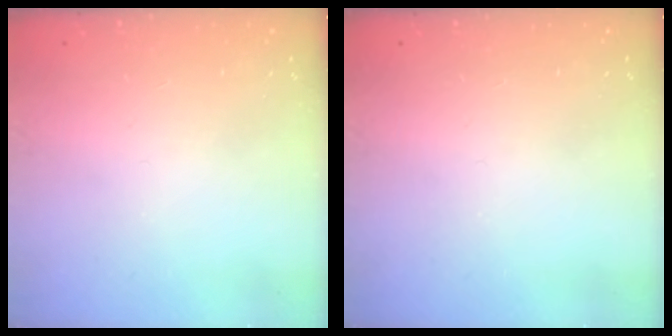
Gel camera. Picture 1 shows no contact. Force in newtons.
{"total": 0.0}